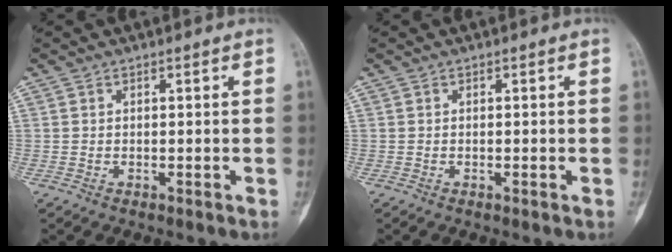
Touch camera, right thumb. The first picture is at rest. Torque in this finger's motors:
{"motor_torque": [-0.19, 0.37, -0.15, 0.04, -0.05]}